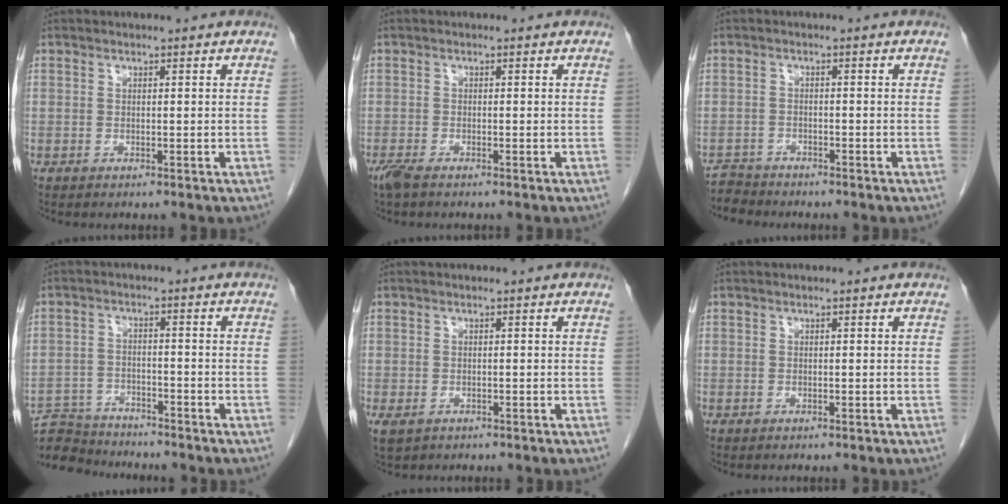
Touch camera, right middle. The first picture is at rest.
{"total": 2.3, "force": [-1.8, 0.6, 1.4], "torque": [-0.037, -0.008, -0.033]}
{"total": 3.1, "force": [-2.9, 0.5, -0.8], "torque": [0.015, -0.010, -0.055]}
{"total": 9.1, "force": [-8.9, 1.6, 0.8], "torque": [-0.016, 0.005, -0.153]}
{"total": 2.1, "force": [-1.0, 1.4, 1.2], "torque": [-0.028, -0.005, -0.009]}
{"total": 0.0}